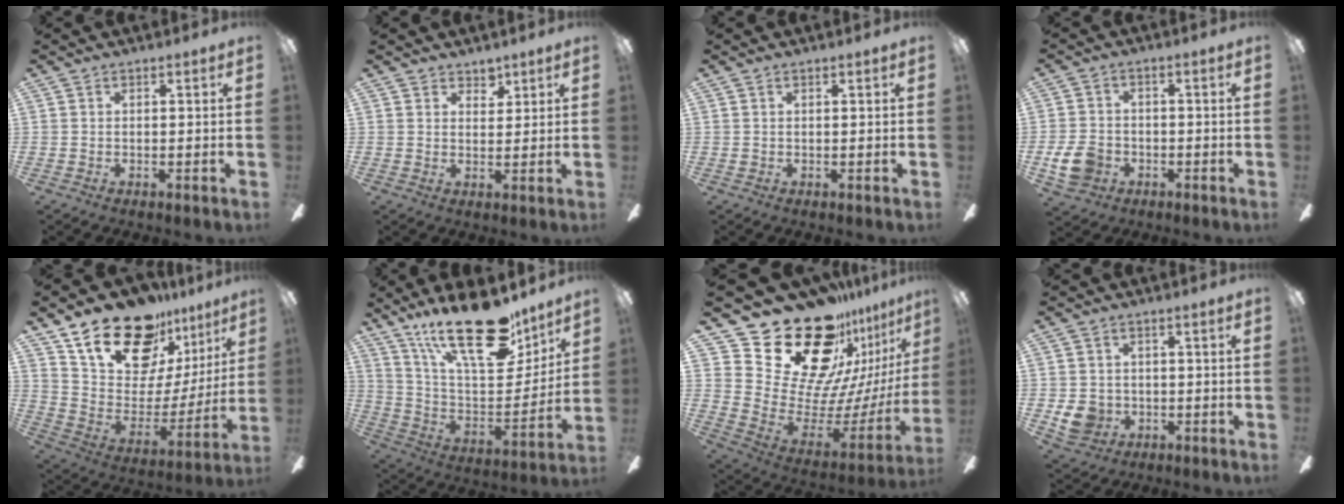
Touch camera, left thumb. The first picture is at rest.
{"total": 3.3, "force": [2.8, 1.7, 0.5], "torque": [0.001, -0.013, 0.050]}
{"total": 0.5, "force": [0.2, 0.2, 0.4], "torque": [-0.008, 0.004, 0.003]}
{"total": 7.5, "force": [-2.7, 5.8, 3.9], "torque": [-0.094, 0.012, -0.054]}
{"total": 22.8, "force": [16.1, 11.5, 11.2], "torque": [-0.195, -0.100, 0.294]}
{"total": 26.5, "force": [17.4, 10.8, 16.8], "torque": [-0.266, -0.103, 0.297]}
{"total": 29.3, "force": [18.9, 15.7, 16.0], "torque": [-0.258, -0.159, 0.385]}
{"total": 5.6, "force": [-0.9, 5.2, 2.0], "torque": [-0.053, 0.008, -0.015]}